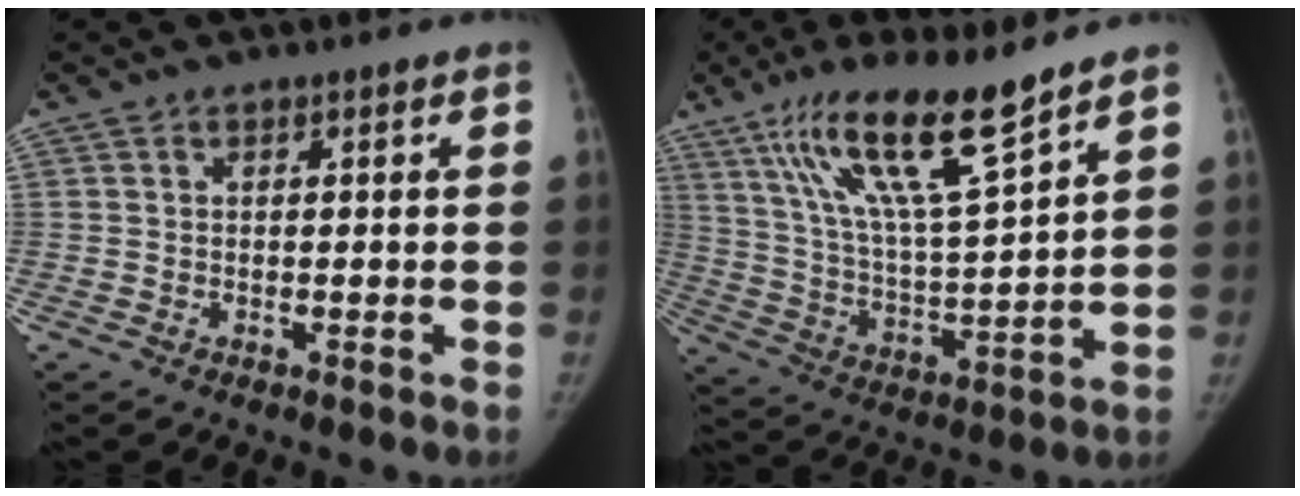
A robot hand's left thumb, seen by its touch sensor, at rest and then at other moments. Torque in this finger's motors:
{"motor_torque": [0.50, -0.09, 1.49, -1.28, 0.56]}